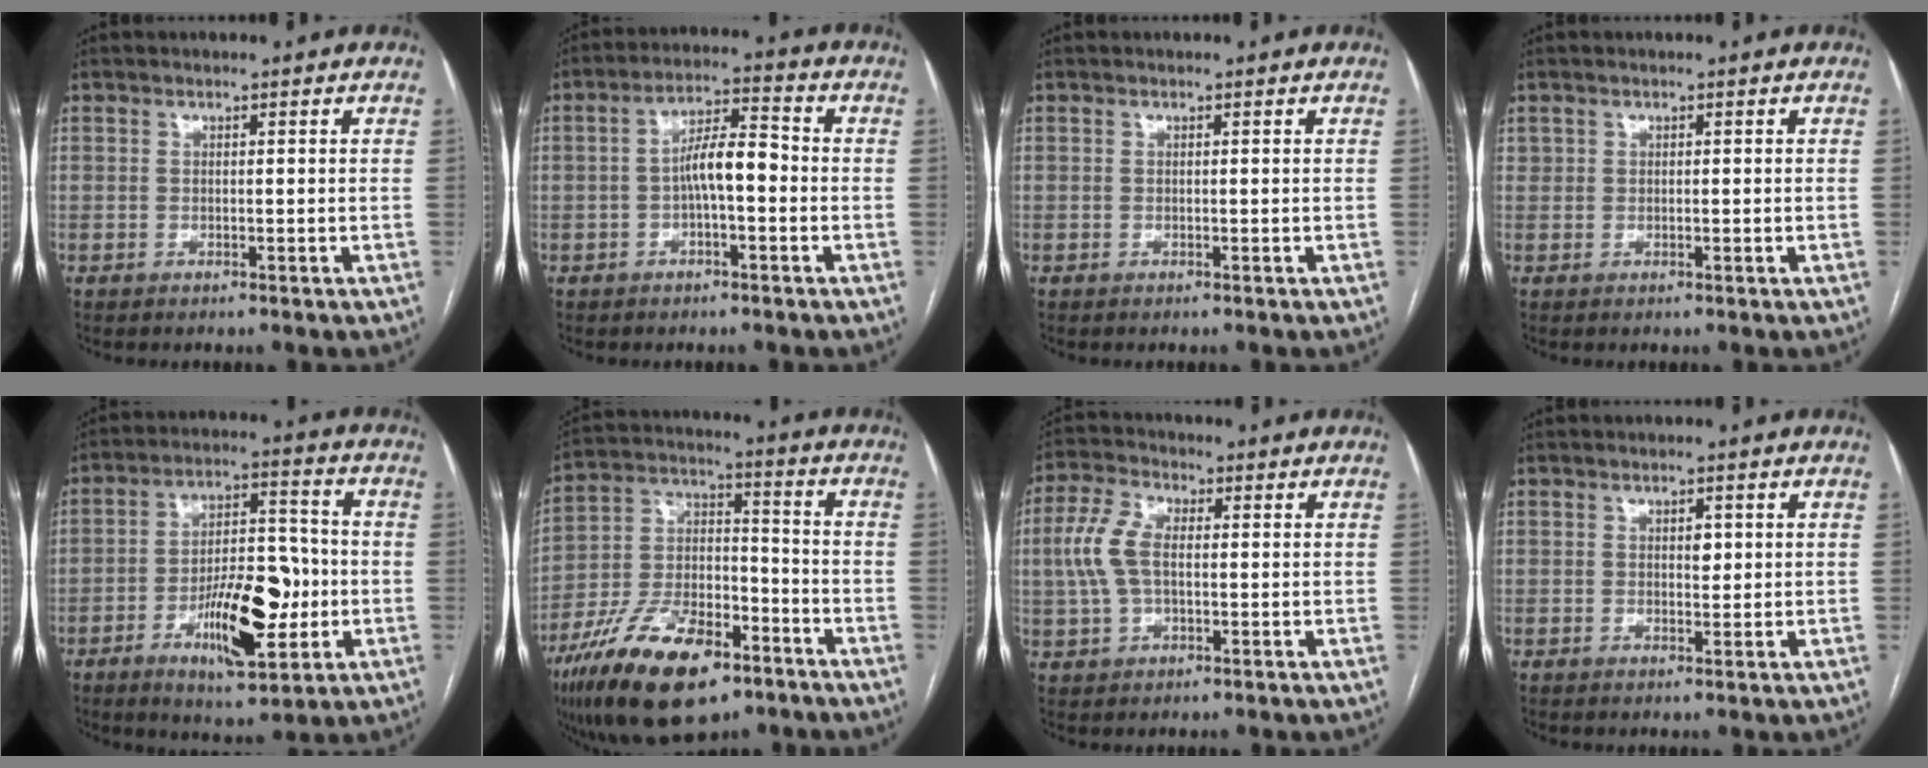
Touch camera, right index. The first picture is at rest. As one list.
[{"total": 6.7, "force": [-1.1, 1.9, 6.3], "torque": [-0.114, 0.024, -0.020]}, {"total": 0.0}, {"total": 0.6, "force": [0.2, 0.4, 0.4], "torque": [-0.012, 0.008, 0.008]}, {"total": 14.0, "force": [-4.1, 4.9, 12.5], "torque": [-0.206, 0.012, -0.061]}, {"total": 19.2, "force": [-12.2, 7.7, 12.7], "torque": [-0.257, 0.000, -0.216]}, {"total": 7.0, "force": [0.3, 3.6, 6.0], "torque": [-0.157, 0.019, 0.004]}, {"total": 1.7, "force": [0.5, 0.9, 1.3], "torque": [-0.020, -0.001, 0.008]}]